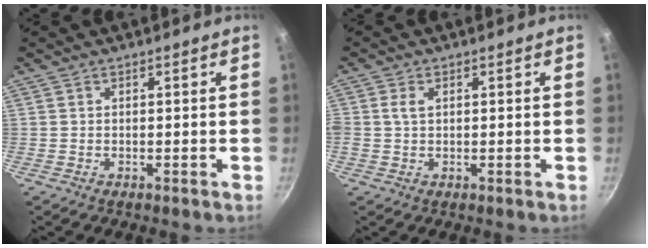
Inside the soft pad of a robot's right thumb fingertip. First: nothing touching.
{"total": 2.3, "force": [0.5, 1.5, 1.6], "torque": [-0.032, 0.005, 0.010]}